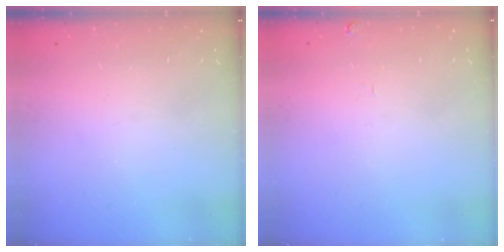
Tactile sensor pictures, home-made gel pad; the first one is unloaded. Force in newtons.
{"total": 1.3, "press": 1.3, "slide": 0.3}